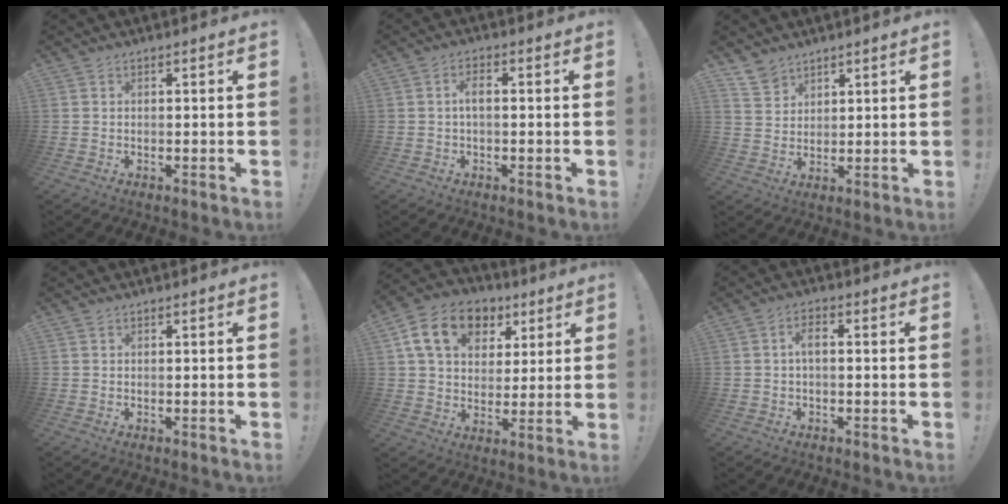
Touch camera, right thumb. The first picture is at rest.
{"total": 3.2, "force": [-0.1, 1.1, 3.0], "torque": [-0.063, 0.012, -0.002]}
{"total": 5.9, "force": [4.8, 3.2, 1.1], "torque": [-0.022, -0.031, 0.094]}
{"total": 0.0}
{"total": 15.9, "force": [6.8, 11.5, 8.7], "torque": [-0.137, -0.015, 0.130]}
{"total": 3.2, "force": [-0.2, 1.0, 3.1], "torque": [-0.063, 0.011, -0.003]}